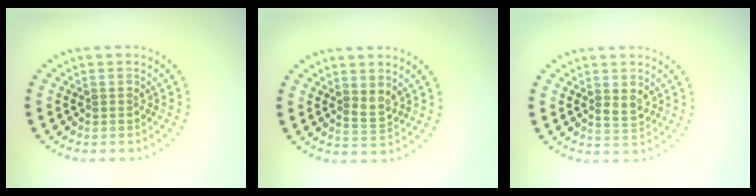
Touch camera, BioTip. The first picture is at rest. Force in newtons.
{"total": 1.4, "press": 1.1, "slide": 0.9}
{"total": 1.5, "press": 1.4, "slide": 0.3}